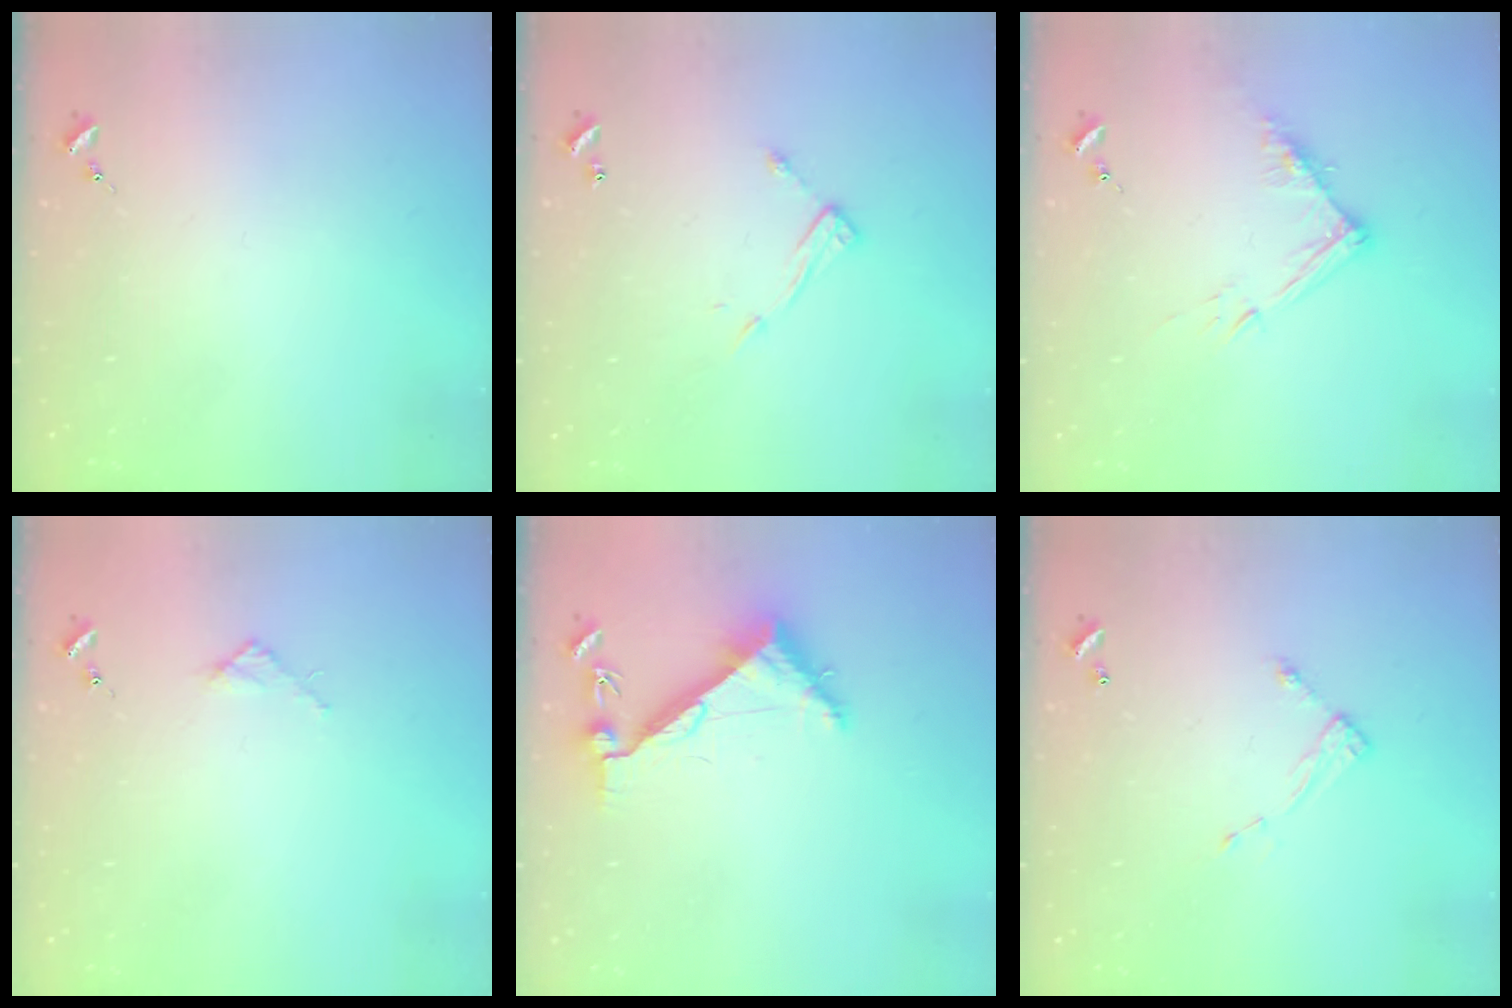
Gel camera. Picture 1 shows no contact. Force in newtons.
{"total": 8.6, "press": 8.6, "slide": 0.4}
{"total": 10.5, "press": 10.5, "slide": 0.8}
{"total": 2.7, "press": 2.7, "slide": 0.3}
{"total": 6.3, "press": 6.2, "slide": 0.7}
{"total": 6.6, "press": 6.6, "slide": 0.5}